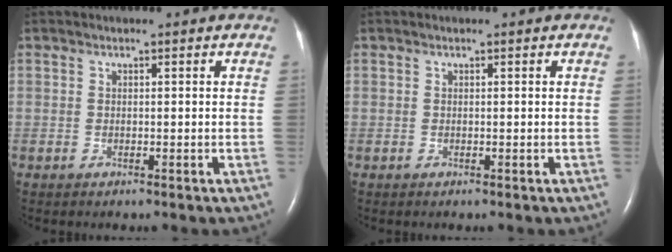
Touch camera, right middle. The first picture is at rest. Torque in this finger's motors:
{"motor_torque": [0.08, -0.17, 0.05, -0.01]}